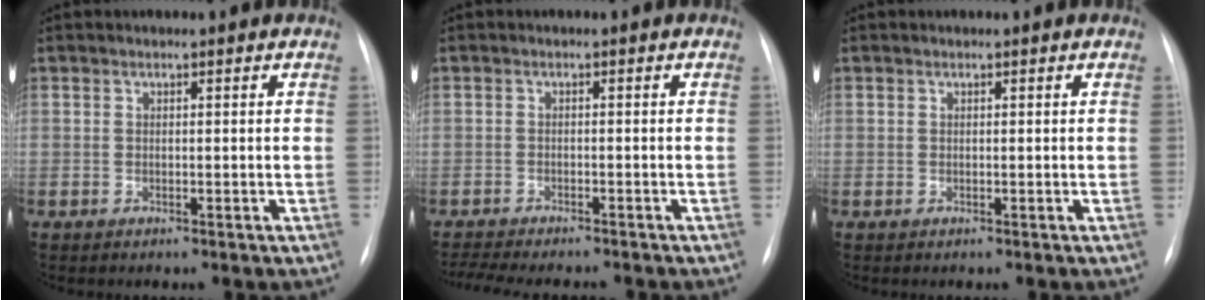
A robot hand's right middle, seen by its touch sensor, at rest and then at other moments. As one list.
[{"total": 11.0, "force": [-9.9, 1.7, 4.5], "torque": [-0.068, -0.008, -0.135]}, {"total": 0.0}]